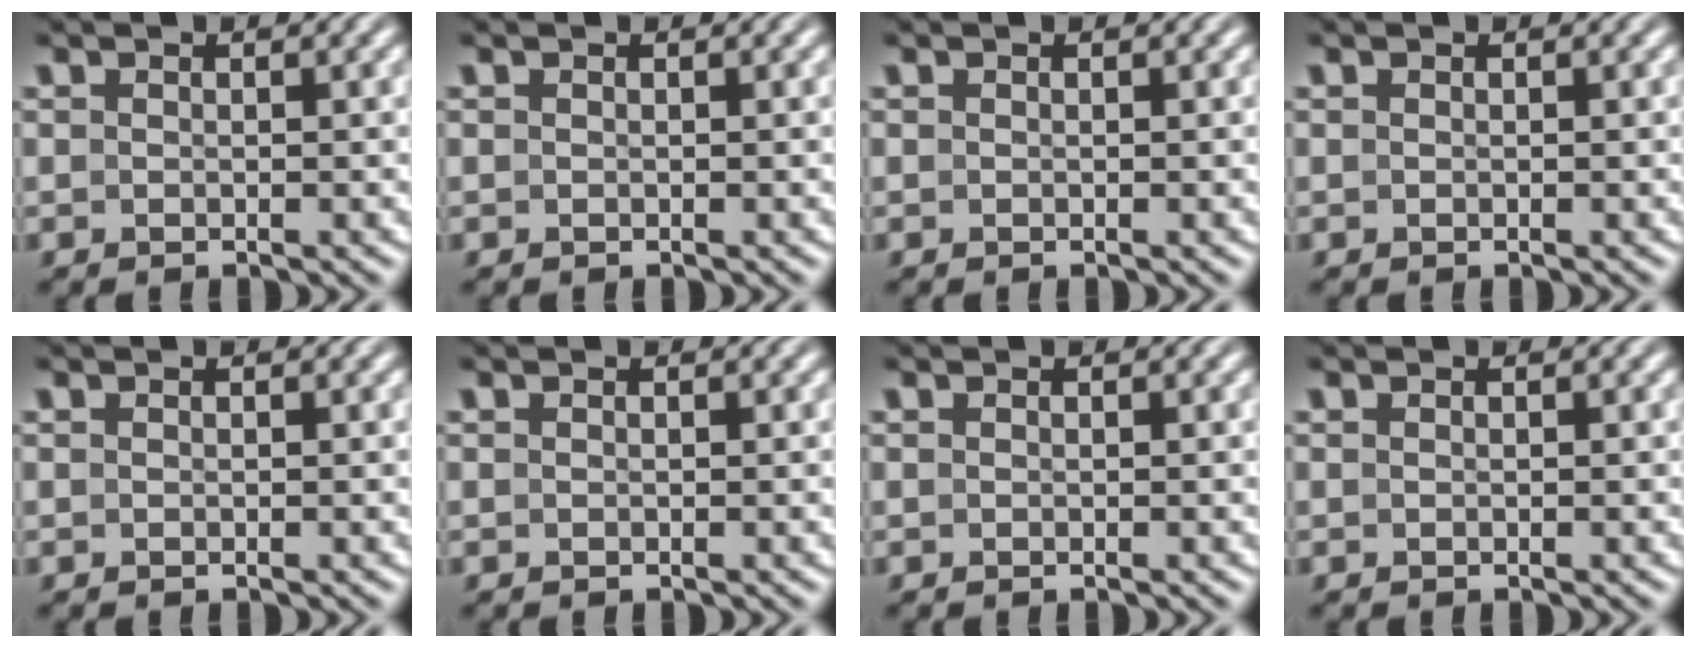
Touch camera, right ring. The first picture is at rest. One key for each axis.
{"total": 0.0}
{"total": 0.0}
{"total": 0.0}
{"total": 0.0}
{"total": 0.0}
{"total": 0.0}
{"total": 0.0}